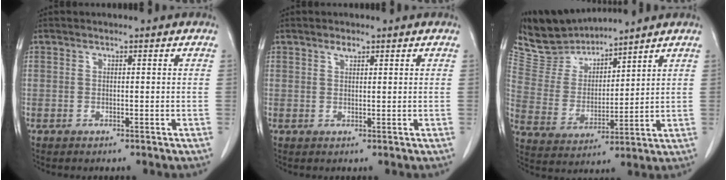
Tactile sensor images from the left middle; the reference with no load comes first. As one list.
[{"total": 1.1, "force": [0.8, 0.4, 0.6], "torque": [-0.016, -0.003, 0.014]}, {"total": 9.0, "force": [8.8, 1.7, 0.2], "torque": [-0.023, 0.008, 0.191]}]